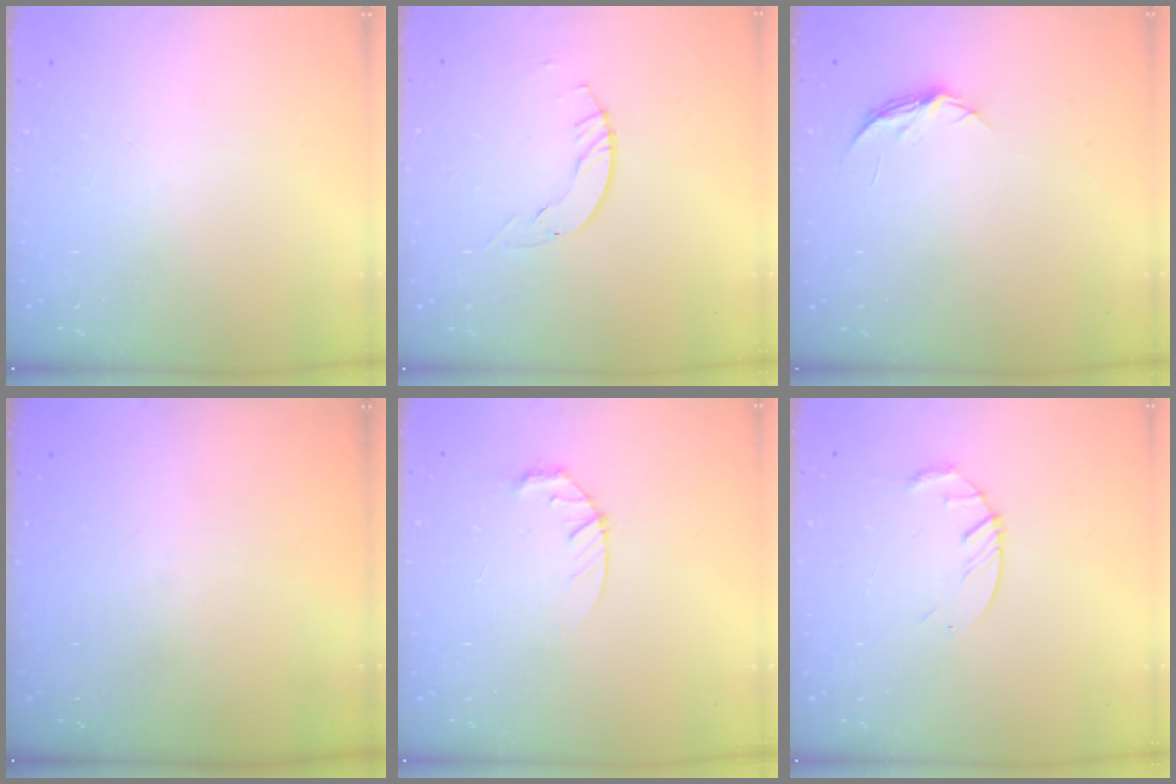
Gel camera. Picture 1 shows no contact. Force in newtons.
{"total": 3.1, "press": 3.1, "slide": 0.4}
{"total": 4.5, "press": 4.5, "slide": 0.5}
{"total": 0.0}
{"total": 3.6, "press": 3.6, "slide": 0.5}
{"total": 3.6, "press": 3.6, "slide": 0.6}